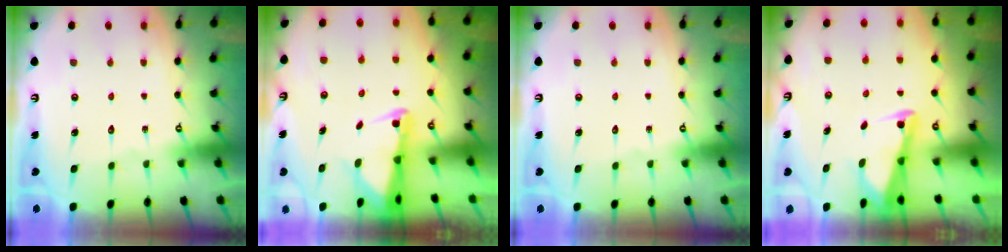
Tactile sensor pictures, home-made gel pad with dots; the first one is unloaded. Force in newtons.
{"total": 2.6, "press": 2.5, "slide": 0.5}
{"total": 0.0}
{"total": 2.5, "press": 2.5, "slide": 0.2}